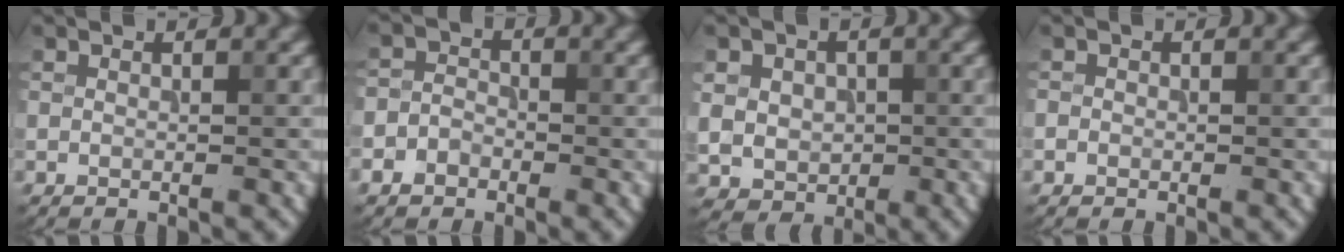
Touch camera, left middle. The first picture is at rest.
{"total": 2.0, "force": [-1.1, 1.5, 0.7], "torque": [-0.009, 0.006, -0.026]}
{"total": 4.2, "force": [0.3, 3.8, 1.9], "torque": [-0.042, -0.001, -0.002]}
{"total": 0.5, "force": [-0.2, 0.5, 0.0], "torque": [0.001, -0.003, -0.006]}